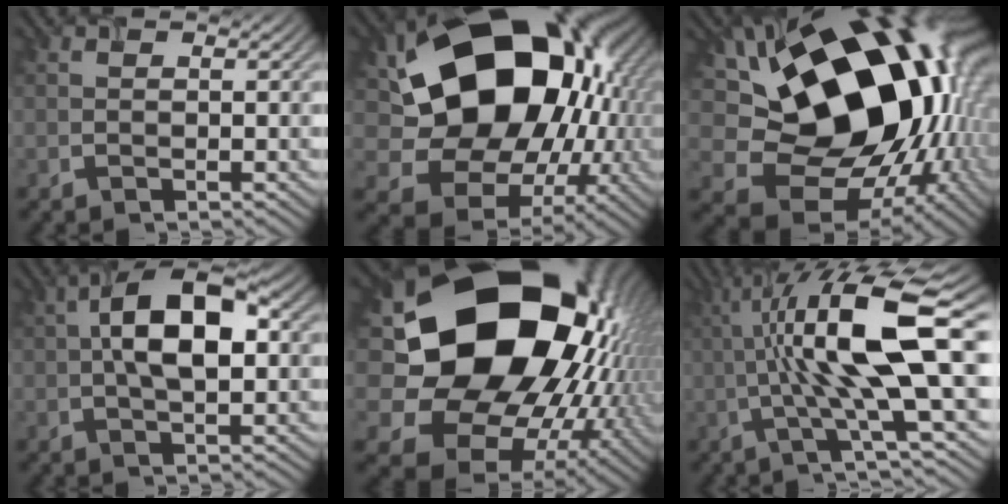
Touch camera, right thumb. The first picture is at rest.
{"total": 21.0, "force": [2.6, 16.5, 12.8], "torque": [-0.223, -0.035, 0.073]}
{"total": 21.8, "force": [2.9, 15.2, 15.3], "torque": [-0.283, -0.030, 0.075]}
{"total": 10.2, "force": [1.3, 4.8, 8.9], "torque": [-0.160, 0.017, 0.018]}
{"total": 22.7, "force": [2.5, 18.0, 13.6], "torque": [-0.299, -0.070, 0.089]}
{"total": 14.7, "force": [1.0, 3.0, 14.3], "torque": [-0.243, 0.020, 0.018]}